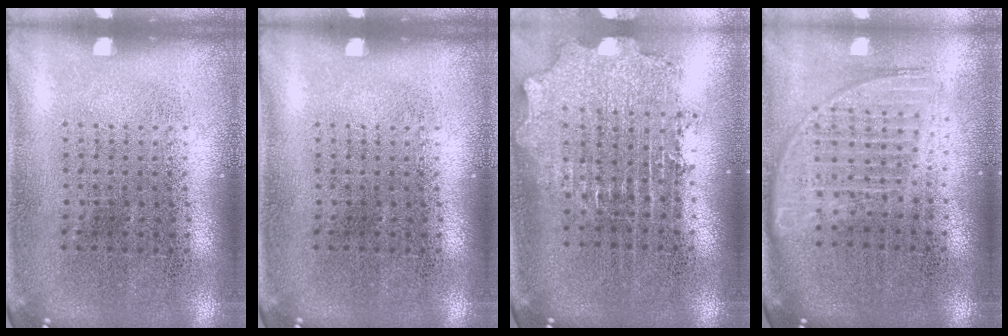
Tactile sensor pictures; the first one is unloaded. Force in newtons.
{"total": 0.0}
{"total": 2.1, "press": 1.6, "slide": 1.4}
{"total": 1.8, "press": 1.5, "slide": 0.9}